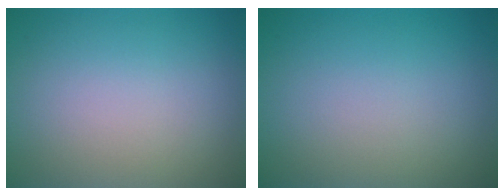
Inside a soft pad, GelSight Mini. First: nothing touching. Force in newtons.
{"total": 0.0}